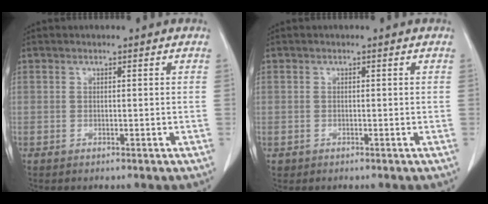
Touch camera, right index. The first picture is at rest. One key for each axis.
{"total": 0.6, "fx": -0.2, "fy": 0.6, "fz": 0.0, "tx": 0.001, "ty": 0.005, "tz": -0.005}